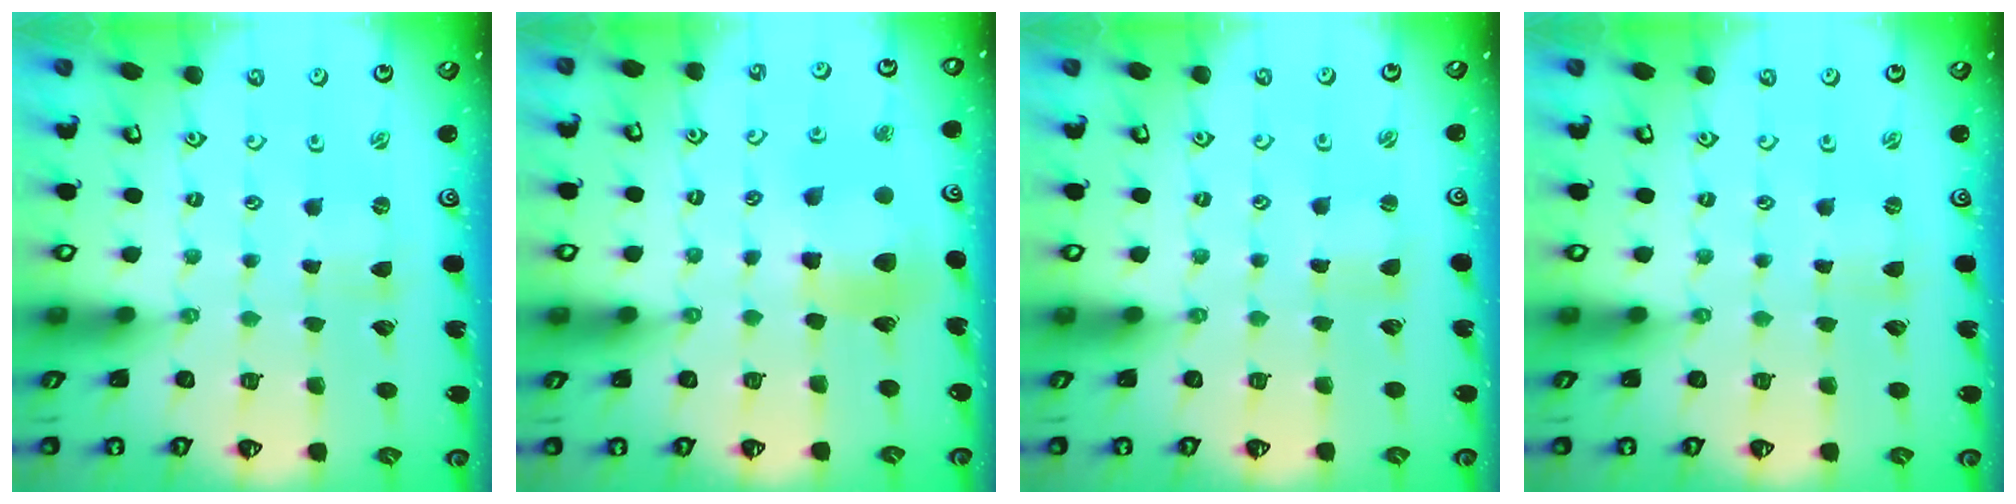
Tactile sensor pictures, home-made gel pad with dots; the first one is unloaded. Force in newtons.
{"total": 10.0, "press": 9.9, "slide": 1.4}
{"total": 0.8, "press": 0.8, "slide": 0.3}
{"total": 0.0}